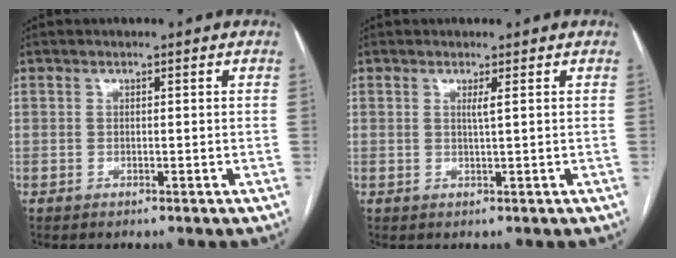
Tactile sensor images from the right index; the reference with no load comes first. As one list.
[{"total": 1.0, "force": [0.4, -0.3, 0.9], "torque": [-0.022, -0.003, 0.009]}]